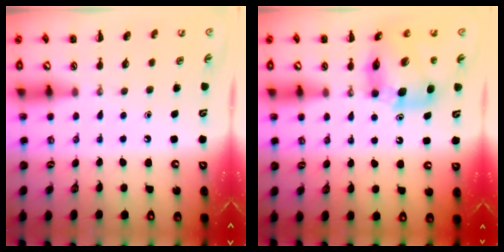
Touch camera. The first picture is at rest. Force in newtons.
{"total": 11.6, "press": 11.1, "slide": 3.3}